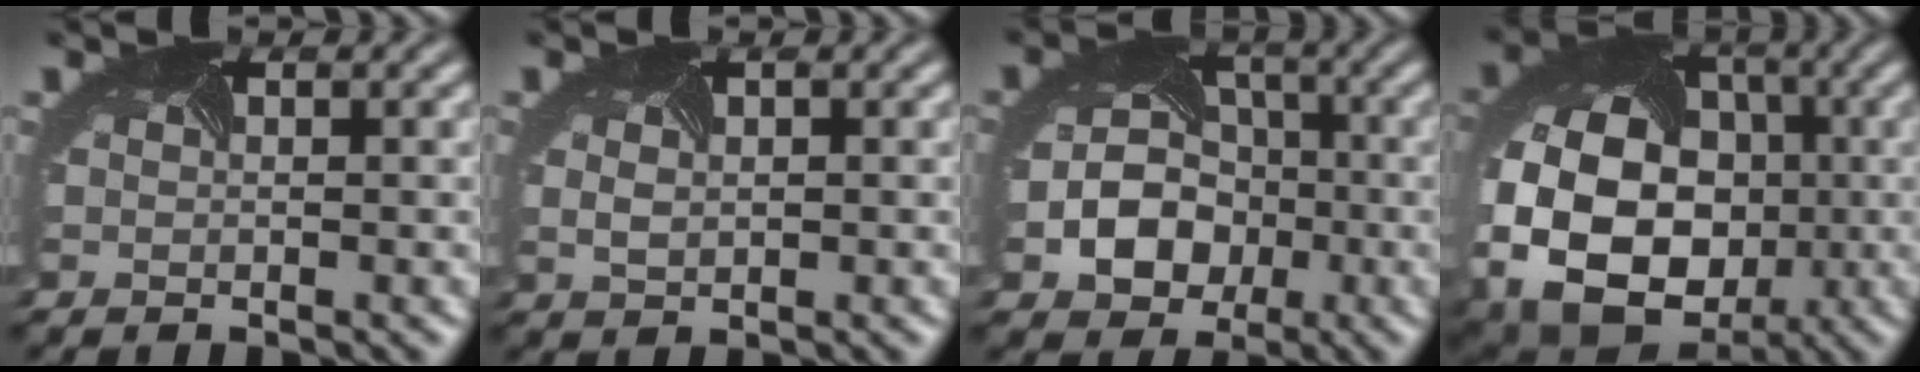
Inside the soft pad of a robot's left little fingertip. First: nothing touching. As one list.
[{"total": 1.5, "force": [0.2, 1.0, 1.1], "torque": [-0.025, 0.000, 0.015]}, {"total": 5.5, "force": [-2.0, 4.4, 2.6], "torque": [-0.055, -0.019, -0.024]}, {"total": 15.0, "force": [-3.2, 11.3, 9.4], "torque": [-0.181, -0.033, -0.033]}]